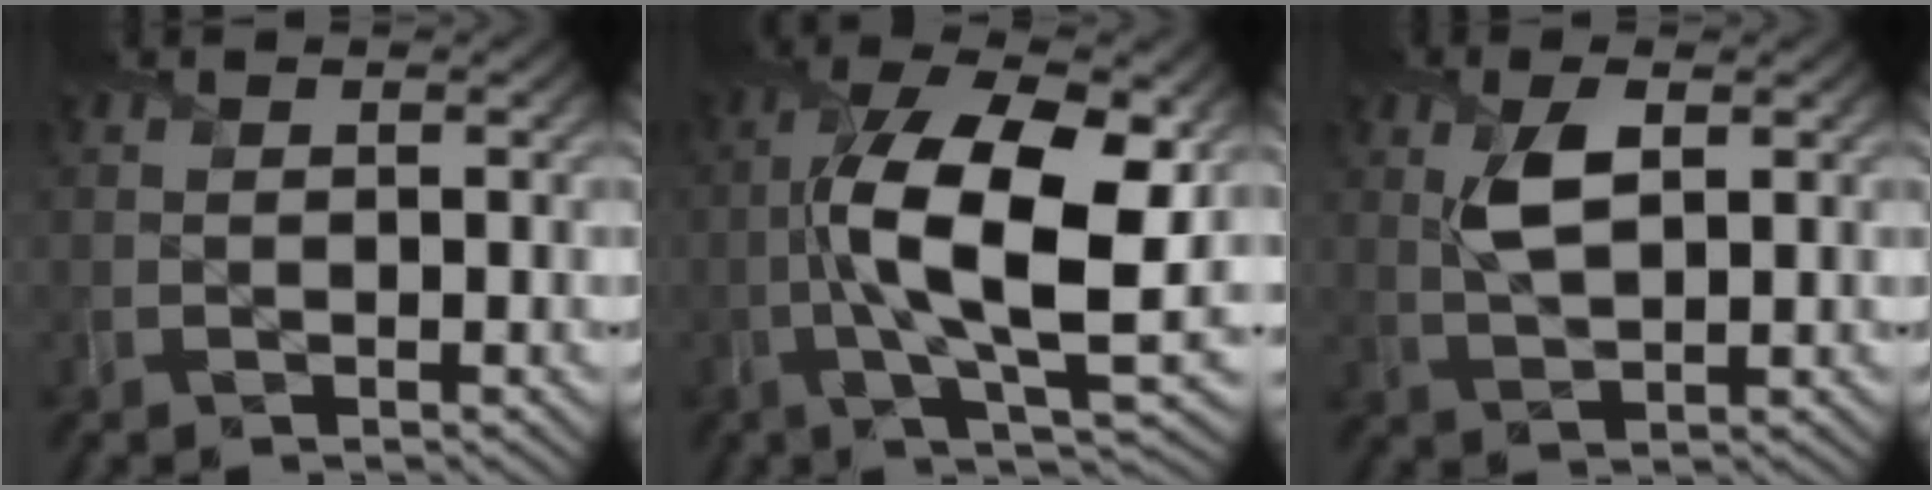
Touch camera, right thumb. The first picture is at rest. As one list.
[{"total": 14.6, "force": [-0.3, 5.6, 13.5], "torque": [-0.248, 0.007, -0.008]}, {"total": 4.5, "force": [1.4, 1.8, 3.8], "torque": [-0.087, 0.000, 0.028]}]